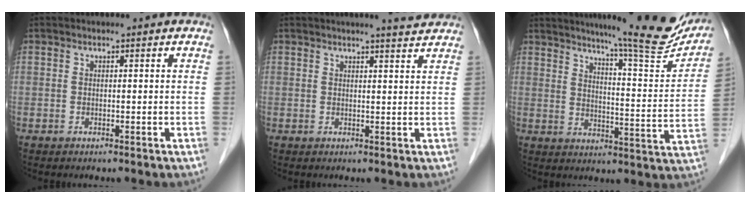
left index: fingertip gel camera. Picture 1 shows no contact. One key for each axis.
{"total": 3.8, "fx": 3.6, "fy": -0.2, "fz": 1.4, "tx": -0.026, "ty": 0.000, "tz": 0.038}
{"total": 18.9, "fx": 16.6, "fy": 0.7, "fz": 9.0, "tx": -0.119, "ty": -0.053, "tz": 0.206}